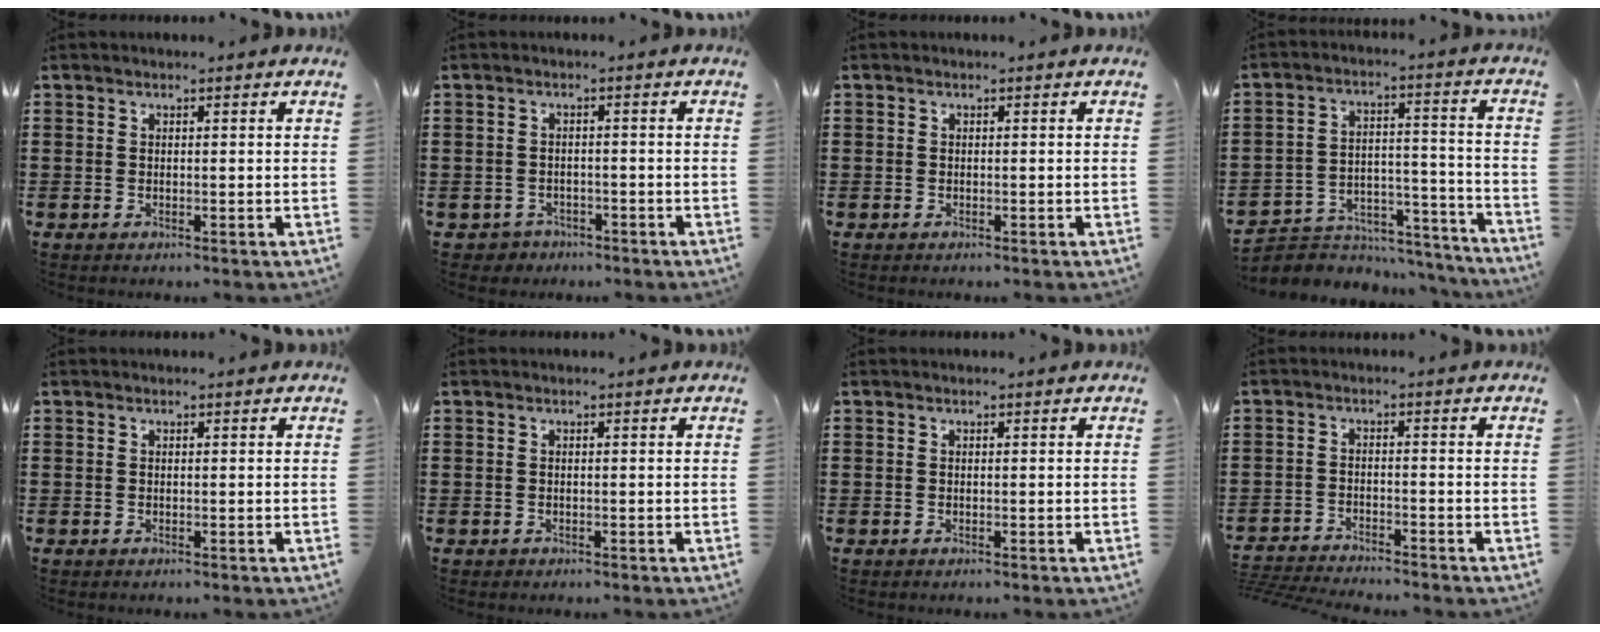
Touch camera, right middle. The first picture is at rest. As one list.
[{"total": 1.8, "force": [-1.6, 0.8, -0.2], "torque": [-0.006, -0.001, -0.036]}, {"total": 0.5, "force": [-0.3, 0.4, -0.1], "torque": [0.000, 0.002, -0.006]}, {"total": 4.5, "force": [-4.2, 1.8, 0.3], "torque": [-0.011, 0.008, -0.085]}, {"total": 0.0}, {"total": 0.0}, {"total": 0.0}, {"total": 3.3, "force": [-3.3, -0.1, 0.1], "torque": [-0.013, -0.004, -0.072]}]